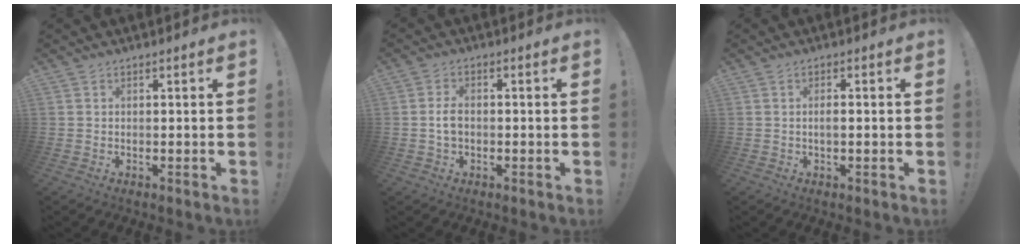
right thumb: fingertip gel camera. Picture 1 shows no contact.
{"total": 3.7, "force": [-0.5, 2.3, 2.9], "torque": [-0.055, 0.007, -0.009]}
{"total": 2.1, "force": [-0.5, 0.5, 2.0], "torque": [-0.036, 0.003, -0.012]}